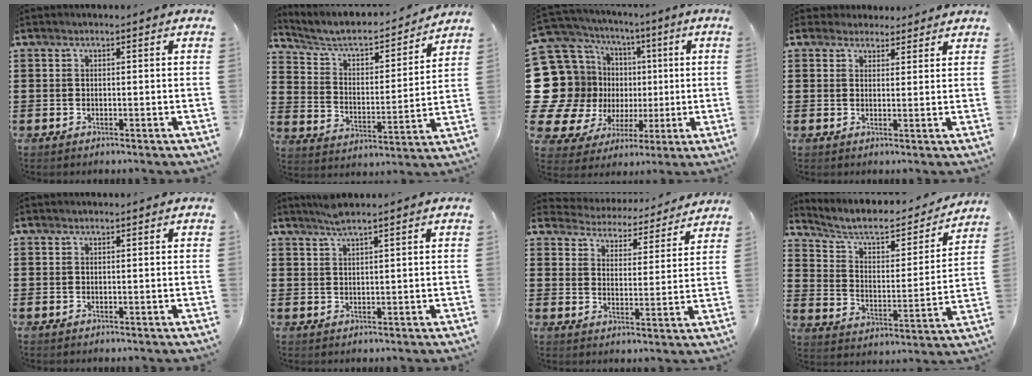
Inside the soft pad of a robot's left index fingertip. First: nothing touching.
{"total": 5.8, "force": [4.9, 1.8, 2.5], "torque": [-0.072, -0.032, 0.078]}
{"total": 17.0, "force": [0.3, 15.9, 5.8], "torque": [-0.187, -0.021, 0.042]}
{"total": 3.0, "force": [2.5, 1.5, 0.0], "torque": [-0.010, 0.006, 0.048]}
{"total": 0.0}
{"total": 2.4, "force": [2.0, -0.1, 1.3], "torque": [-0.030, 0.001, 0.038]}
{"total": 4.1, "force": [4.0, 0.2, -0.3], "torque": [-0.022, -0.037, 0.065]}
{"total": 6.7, "force": [5.6, 2.2, 3.0], "torque": [-0.085, -0.032, 0.093]}